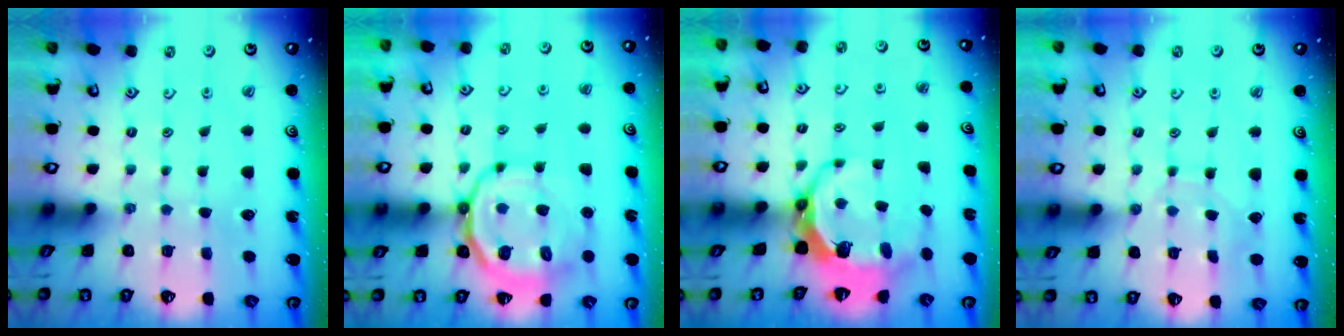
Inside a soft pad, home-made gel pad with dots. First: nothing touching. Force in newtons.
{"total": 15.3, "press": 15.1, "slide": 2.6}
{"total": 9.5, "press": 8.1, "slide": 5.0}
{"total": 5.2, "press": 5.2, "slide": 0.5}